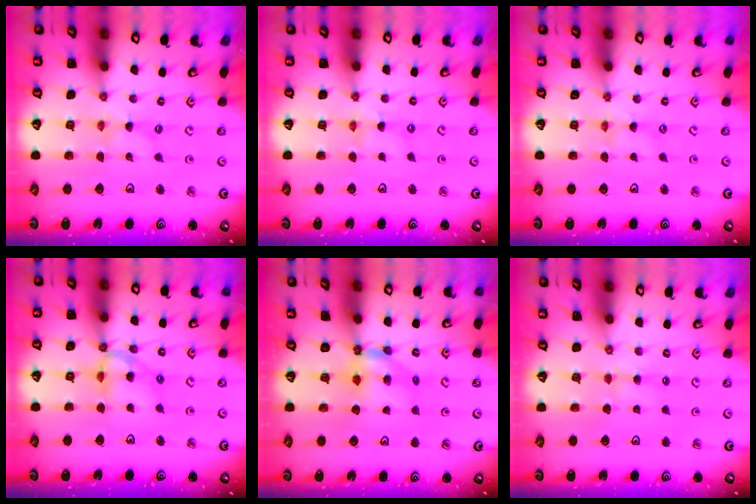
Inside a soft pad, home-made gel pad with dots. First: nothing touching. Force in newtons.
{"total": 2.0, "press": 2.0, "slide": 0.3}
{"total": 0.0}
{"total": 10.8, "press": 10.7, "slide": 1.2}
{"total": 6.2, "press": 6.2, "slide": 0.8}
{"total": 3.6, "press": 3.5, "slide": 0.6}